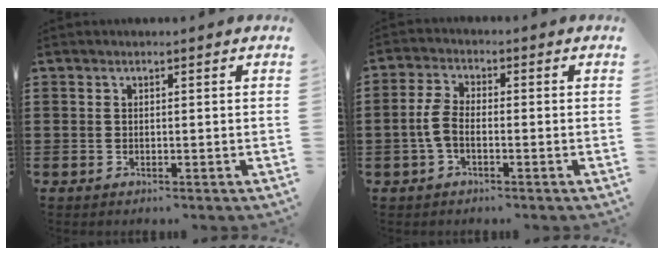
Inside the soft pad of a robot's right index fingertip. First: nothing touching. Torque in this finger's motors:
{"motor_torque": [0.81, 0.04, 0.39, 0.05]}